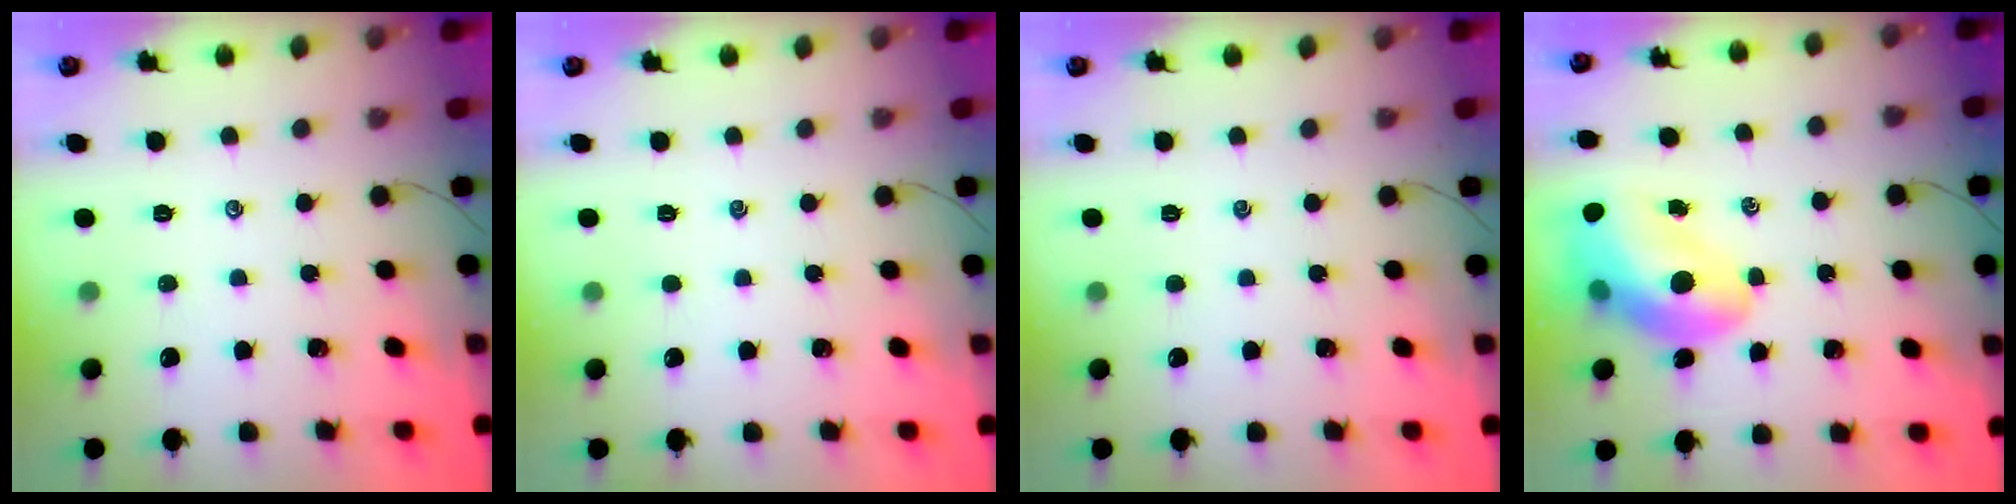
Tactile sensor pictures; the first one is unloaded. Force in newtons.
{"total": 0.0}
{"total": 0.0}
{"total": 14.0, "press": 13.5, "slide": 3.6}